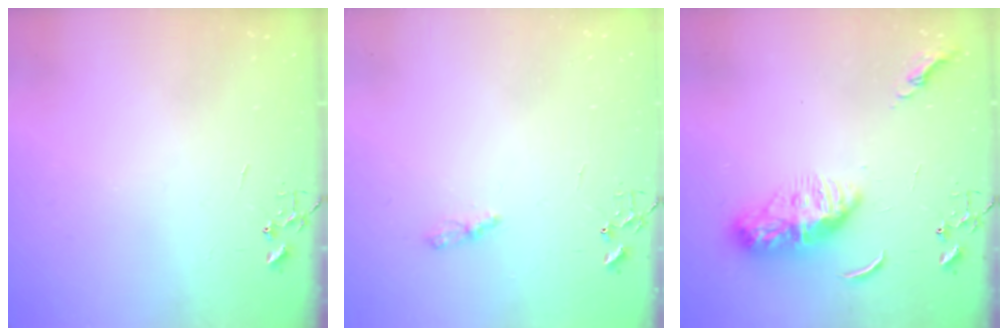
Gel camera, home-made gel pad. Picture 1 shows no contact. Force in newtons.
{"total": 4.7, "press": 4.7, "slide": 0.4}
{"total": 11.4, "press": 11.3, "slide": 0.9}